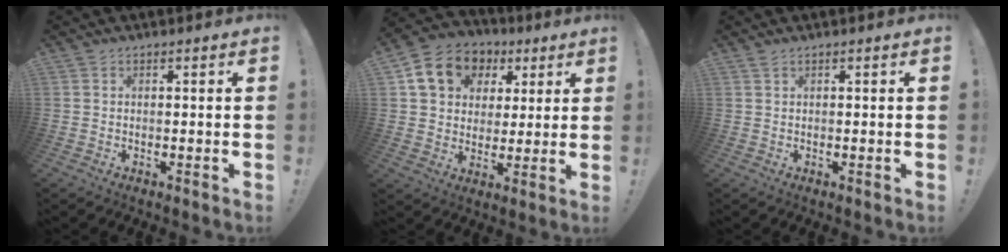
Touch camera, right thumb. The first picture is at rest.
{"total": 14.3, "force": [5.9, 11.4, 6.3], "torque": [-0.085, -0.019, 0.119]}
{"total": 0.8, "force": [0.7, 0.0, 0.2], "torque": [0.002, -0.002, 0.011]}